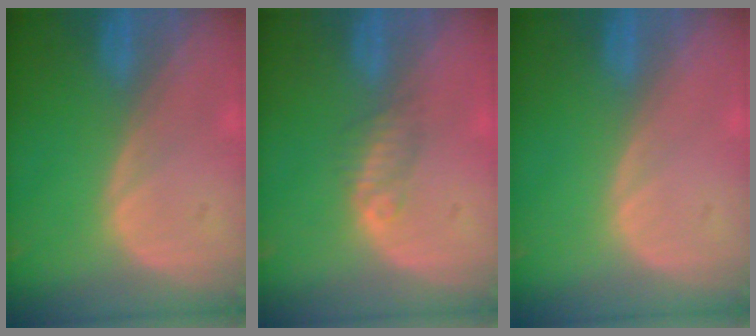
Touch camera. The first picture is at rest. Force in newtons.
{"total": 2.2, "press": 1.9, "slide": 1.0}
{"total": 0.0}